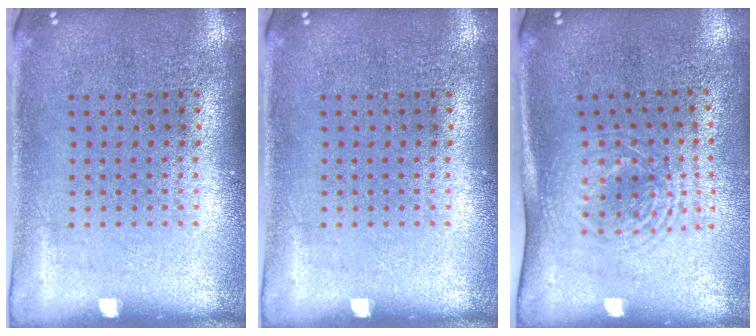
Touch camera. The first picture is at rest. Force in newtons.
{"total": 0.0}
{"total": 1.7, "press": 1.3, "slide": 1.0}